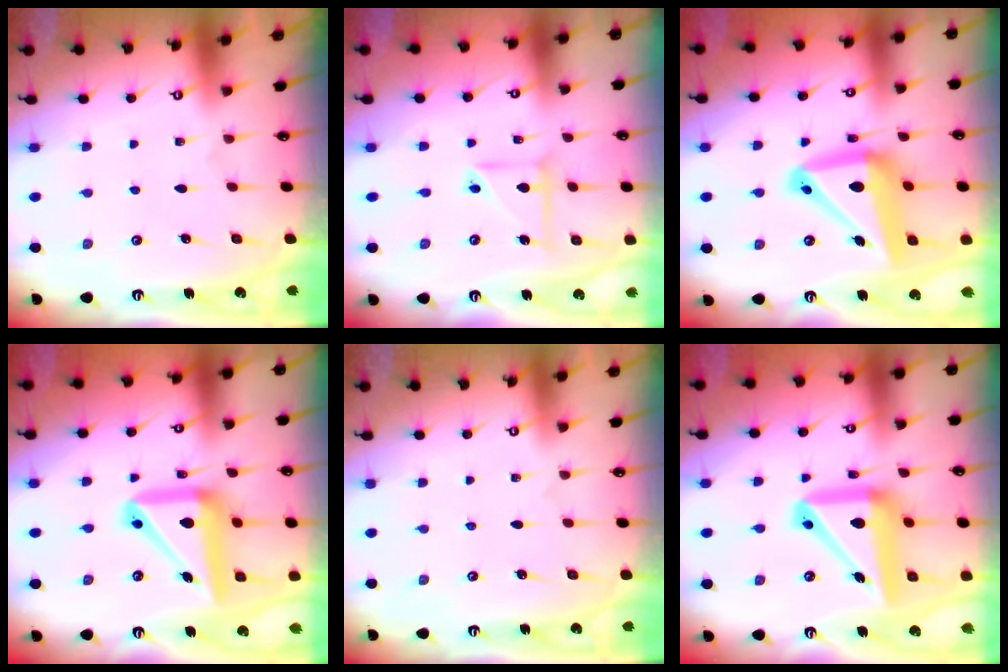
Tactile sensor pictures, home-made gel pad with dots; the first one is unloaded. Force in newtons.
{"total": 6.5, "press": 6.4, "slide": 1.5}
{"total": 18.0, "press": 17.8, "slide": 2.3}
{"total": 16.8, "press": 16.7, "slide": 2.1}
{"total": 0.0}
{"total": 17.5, "press": 17.3, "slide": 2.6}